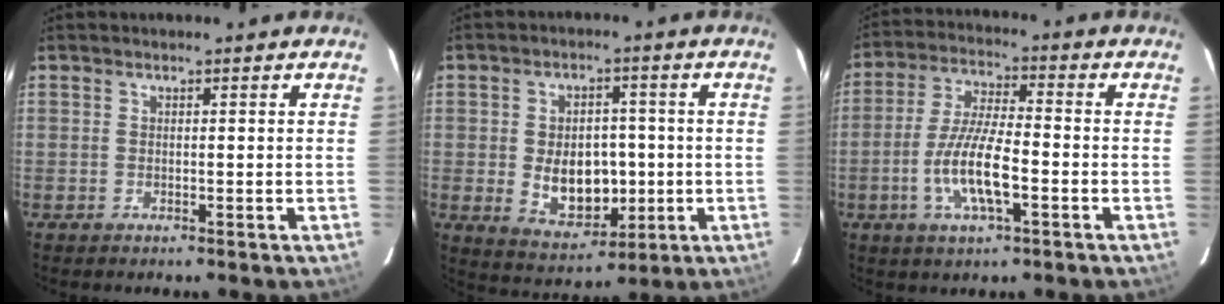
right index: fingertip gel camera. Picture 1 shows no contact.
{"total": 10.4, "force": [-1.1, 7.3, 7.3], "torque": [-0.143, -0.004, 0.004]}
{"total": 10.7, "force": [-3.6, 2.6, 9.7], "torque": [-0.196, -0.005, -0.067]}